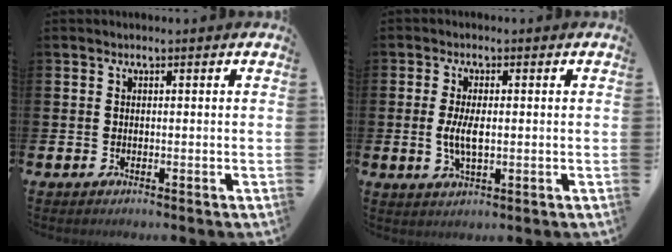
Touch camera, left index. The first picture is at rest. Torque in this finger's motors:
{"motor_torque": [0.94, -0.02, 0.17, 0.11]}